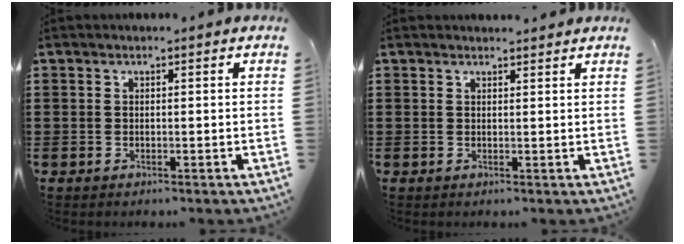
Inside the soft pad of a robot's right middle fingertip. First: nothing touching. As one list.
[{"total": 1.0, "force": [1.0, 0.1, 0.1], "torque": [0.005, -0.003, 0.016]}]